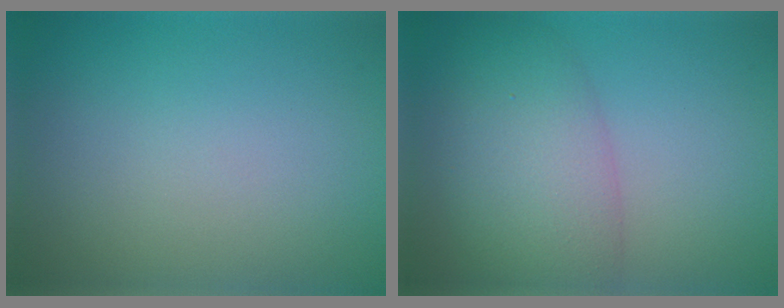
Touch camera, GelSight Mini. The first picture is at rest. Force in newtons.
{"total": 7.1, "press": 7.1, "slide": 0.4}